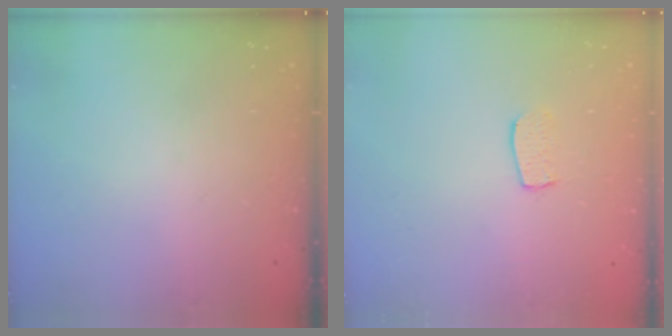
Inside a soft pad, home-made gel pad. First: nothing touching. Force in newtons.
{"total": 5.9, "press": 5.9, "slide": 0.3}